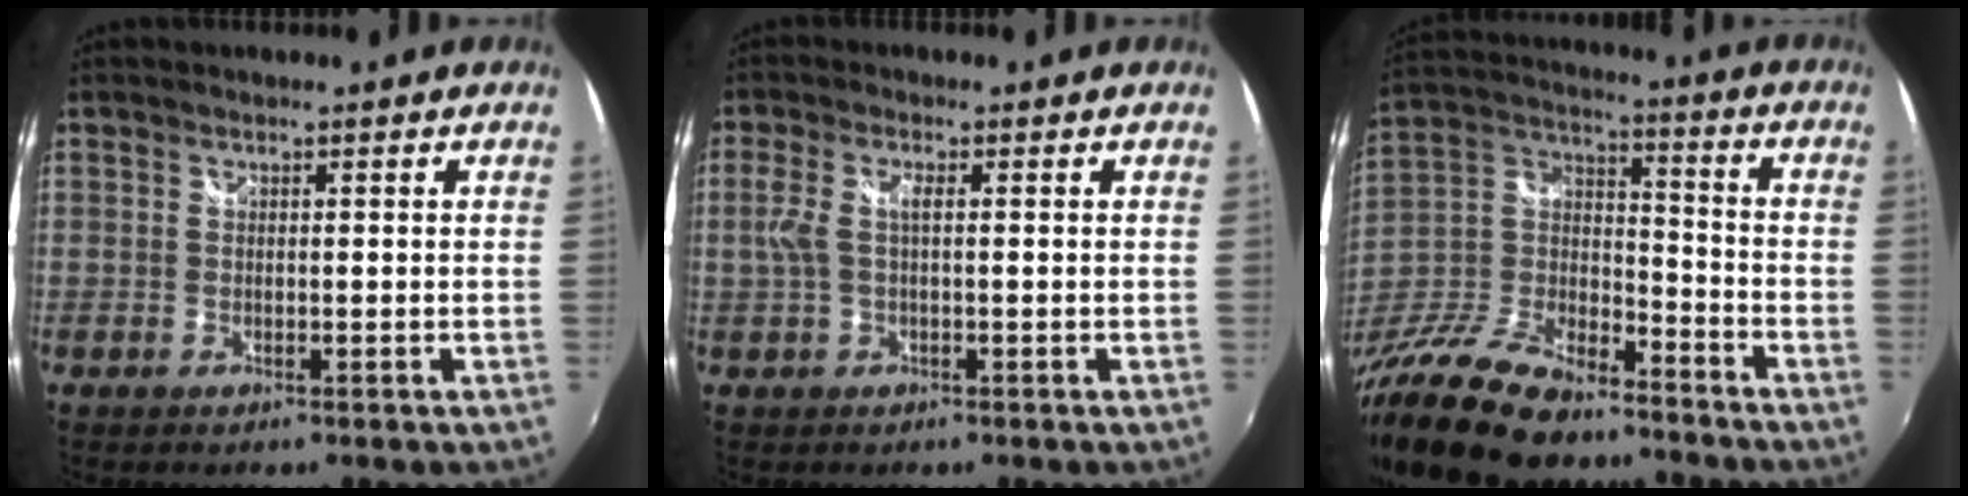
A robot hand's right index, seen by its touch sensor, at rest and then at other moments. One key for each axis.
{"total": 3.4, "fx": 0.0, "fy": 1.0, "fz": 3.3, "tx": -0.070, "ty": 0.003, "tz": 0.002}
{"total": 20.6, "fx": -14.4, "fy": 9.1, "fz": 11.7, "tx": -0.251, "ty": -0.003, "tz": -0.253}